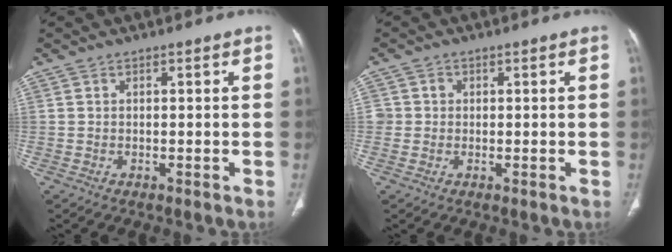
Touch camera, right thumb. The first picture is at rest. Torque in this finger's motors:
{"motor_torque": [0.16, 0.12, 0.34, 0.15, -0.03]}